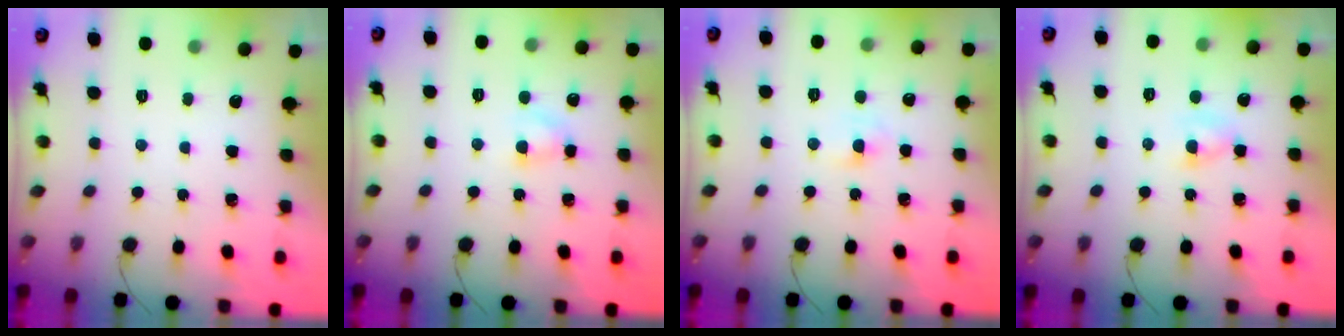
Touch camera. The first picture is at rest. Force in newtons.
{"total": 3.0, "press": 2.8, "slide": 0.9}
{"total": 2.4, "press": 2.2, "slide": 0.9}
{"total": 2.0, "press": 1.8, "slide": 0.8}